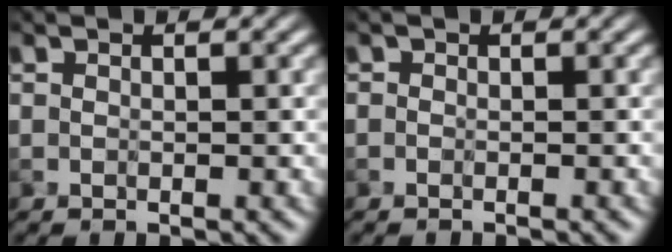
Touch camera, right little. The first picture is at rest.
{"total": 0.9, "force": [-0.9, 0.1, -0.1], "torque": [0.007, -0.007, -0.012]}